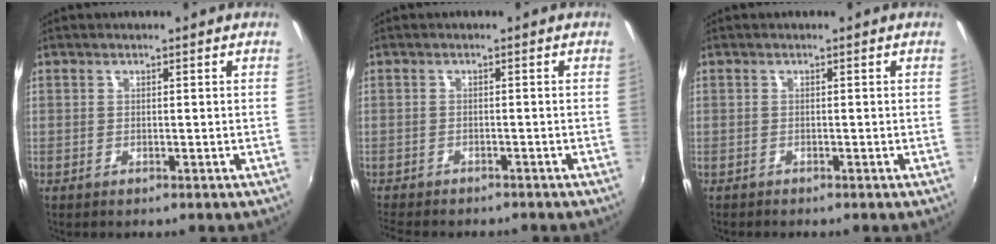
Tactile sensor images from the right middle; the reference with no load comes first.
{"total": 7.0, "force": [-6.3, 1.6, 2.5], "torque": [-0.067, -0.024, -0.100]}
{"total": 0.8, "force": [-0.8, 0.2, 0.1], "torque": [-0.005, -0.004, -0.014]}